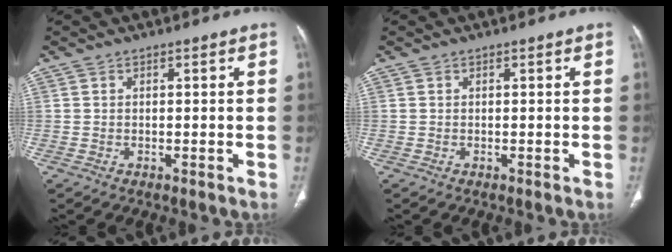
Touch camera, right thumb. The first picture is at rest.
{"total": 0.0}